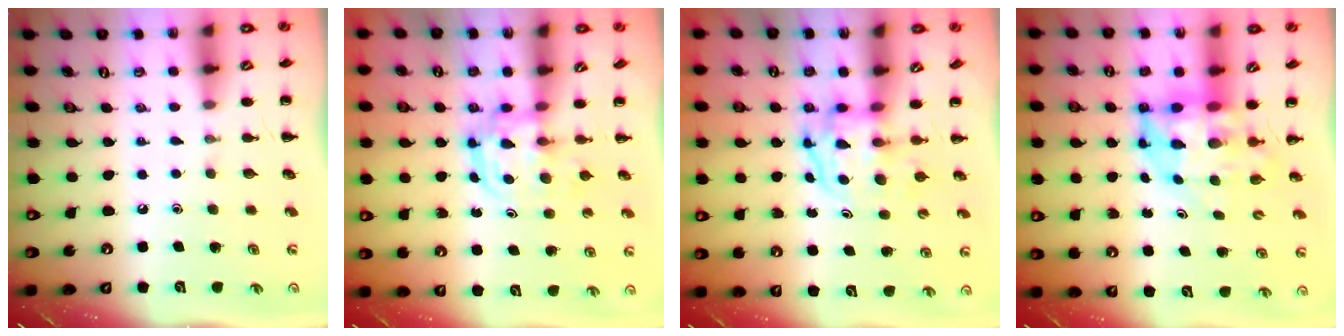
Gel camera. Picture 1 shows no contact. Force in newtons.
{"total": 3.1, "press": 3.1, "slide": 0.3}
{"total": 3.7, "press": 3.7, "slide": 0.6}
{"total": 6.3, "press": 6.0, "slide": 1.8}